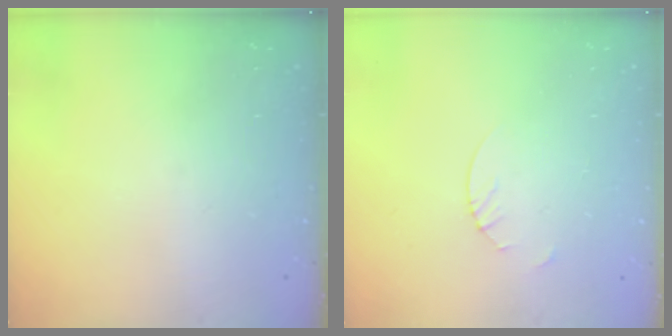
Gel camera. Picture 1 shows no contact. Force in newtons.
{"total": 1.9, "press": 1.9, "slide": 0.2}